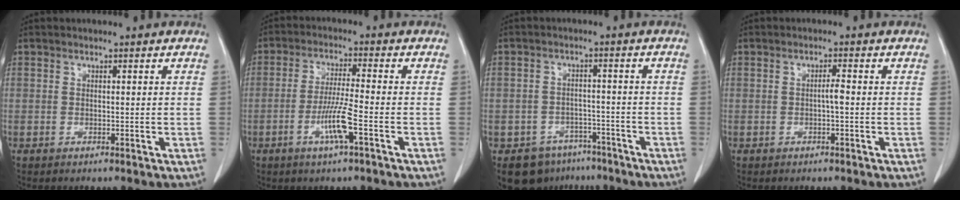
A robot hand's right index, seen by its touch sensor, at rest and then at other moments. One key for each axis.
{"total": 6.4, "fx": -2.6, "fy": -0.3, "fz": 5.8, "tx": -0.115, "ty": -0.007, "tz": -0.050}
{"total": 7.5, "fx": -5.4, "fy": 5.1, "fz": 1.1, "tx": -0.008, "ty": 0.014, "tz": -0.075}
{"total": 1.4, "fx": -0.3, "fy": 0.0, "fz": 1.3, "tx": -0.024, "ty": 0.002, "tz": -0.003}